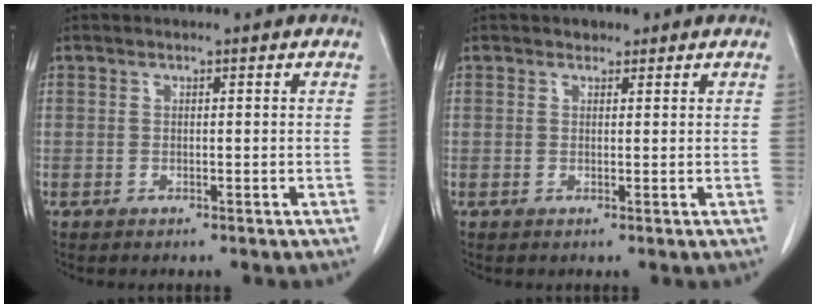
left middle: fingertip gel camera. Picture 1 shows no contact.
{"total": 1.0, "force": [0.7, 0.7, 0.1], "torque": [-0.002, -0.001, 0.008]}